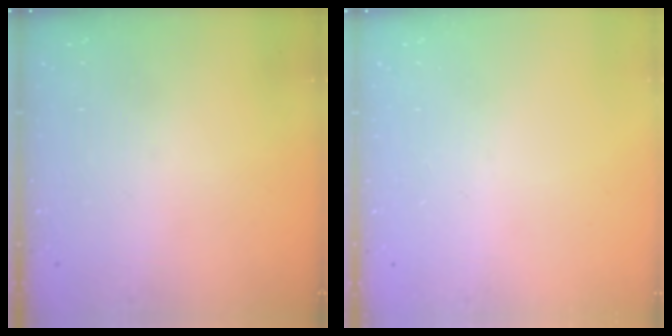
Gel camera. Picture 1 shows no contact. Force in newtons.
{"total": 0.0}